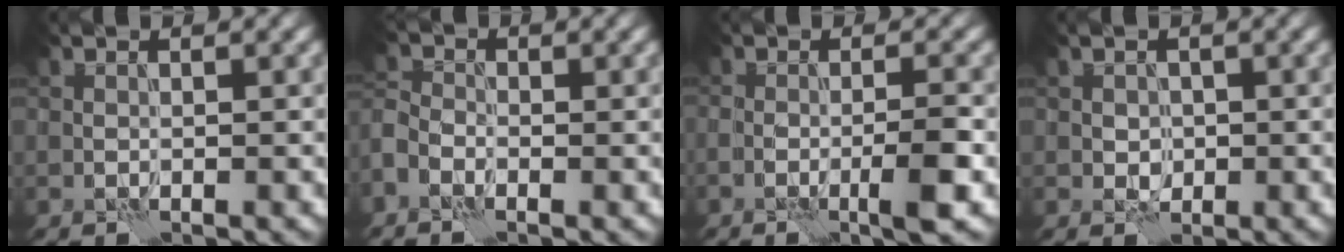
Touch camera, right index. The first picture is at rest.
{"total": 3.0, "force": [-1.6, 2.0, 1.6], "torque": [-0.037, 0.000, -0.036]}
{"total": 3.4, "force": [-1.3, 0.5, 3.1], "torque": [-0.048, -0.001, -0.026]}
{"total": 1.3, "force": [-0.1, 1.1, 0.7], "torque": [-0.013, -0.001, -0.003]}